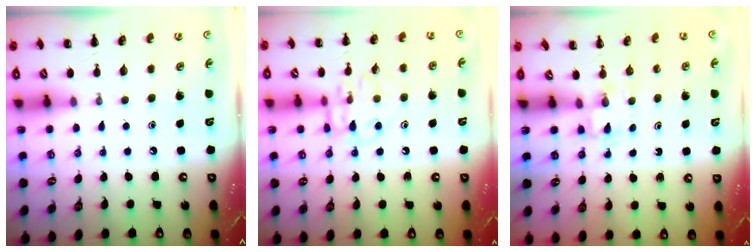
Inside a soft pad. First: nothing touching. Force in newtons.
{"total": 10.4, "press": 10.3, "slide": 0.7}
{"total": 2.3, "press": 2.1, "slide": 0.9}